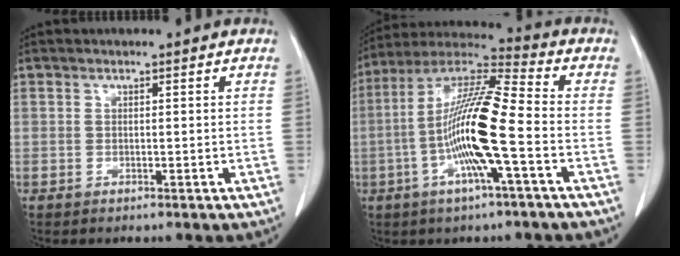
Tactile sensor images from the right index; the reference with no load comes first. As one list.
[{"total": 15.3, "force": [-3.3, 0.6, 14.9], "torque": [-0.292, 0.005, -0.071]}]